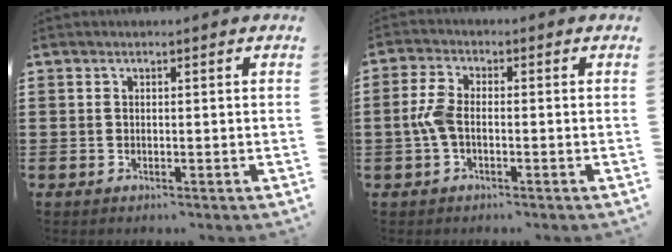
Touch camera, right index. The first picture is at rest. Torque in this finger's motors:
{"motor_torque": [1.14, 0.12, 0.66, 0.18]}